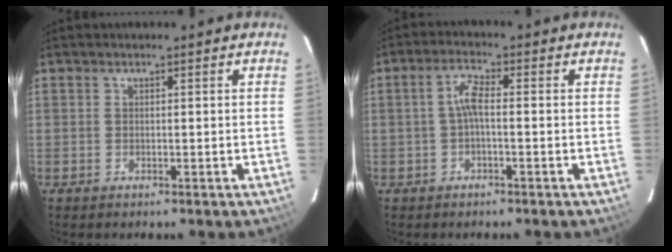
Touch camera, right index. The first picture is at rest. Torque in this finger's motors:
{"motor_torque": [0.20, -0.09, 0.40, 0.09]}